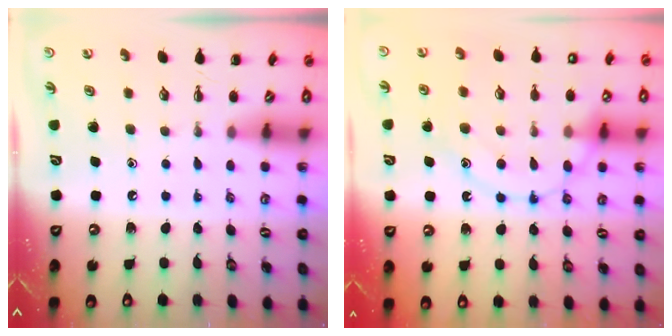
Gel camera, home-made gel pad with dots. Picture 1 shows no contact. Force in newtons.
{"total": 14.2, "press": 14.2, "slide": 0.8}